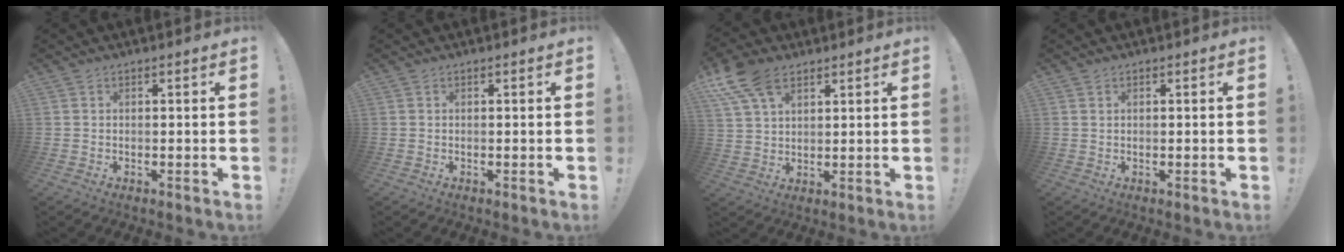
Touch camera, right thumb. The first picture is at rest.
{"total": 0.0}
{"total": 11.5, "force": [6.6, 6.5, 6.8], "torque": [-0.127, -0.021, 0.127]}
{"total": 0.6, "force": [0.4, 0.0, 0.4], "torque": [-0.005, -0.001, 0.008]}